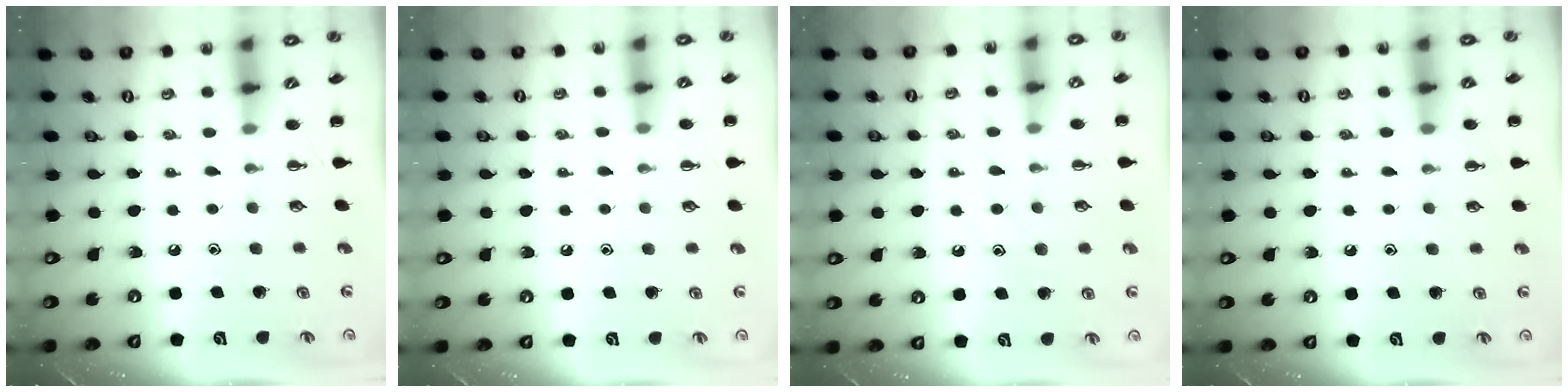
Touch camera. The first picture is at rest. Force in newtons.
{"total": 5.4, "press": 5.0, "slide": 2.0}
{"total": 9.1, "press": 9.0, "slide": 1.4}
{"total": 6.9, "press": 6.6, "slide": 2.0}